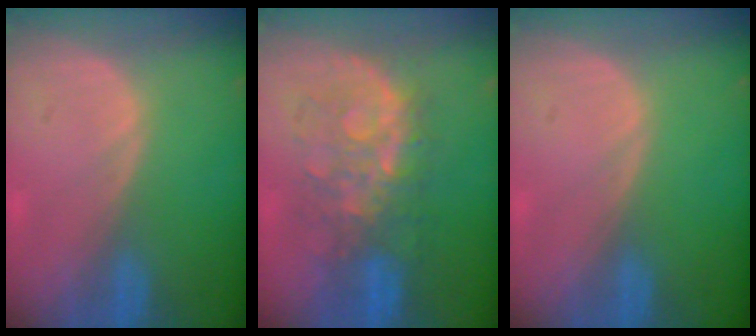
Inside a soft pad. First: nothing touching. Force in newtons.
{"total": 8.6, "press": 8.5, "slide": 1.5}
{"total": 0.0}